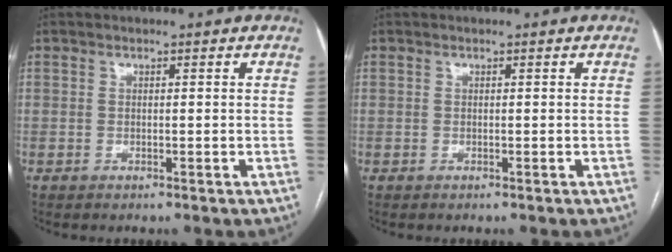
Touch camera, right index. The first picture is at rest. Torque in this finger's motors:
{"motor_torque": [0.00, 0.00, 0.00, 0.00]}